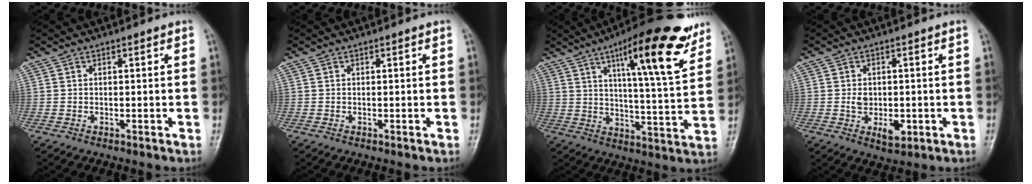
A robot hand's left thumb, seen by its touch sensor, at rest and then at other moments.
{"total": 0.0}
{"total": 18.9, "force": [10.9, 4.1, 14.9], "torque": [-0.193, -0.049, 0.163]}
{"total": 5.2, "force": [-0.8, 3.5, 3.8], "torque": [-0.047, -0.005, -0.006]}